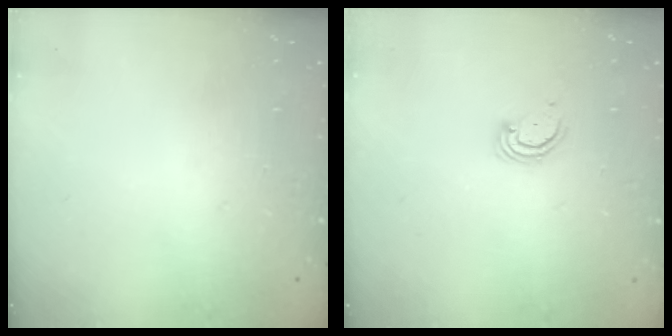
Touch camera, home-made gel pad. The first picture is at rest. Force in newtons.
{"total": 2.9, "press": 2.9, "slide": 0.2}